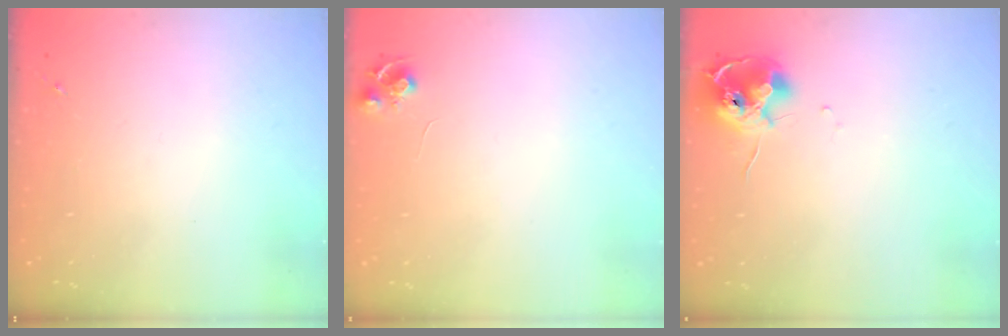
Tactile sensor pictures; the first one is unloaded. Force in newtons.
{"total": 6.8, "press": 6.7, "slide": 0.9}
{"total": 11.9, "press": 11.8, "slide": 1.2}